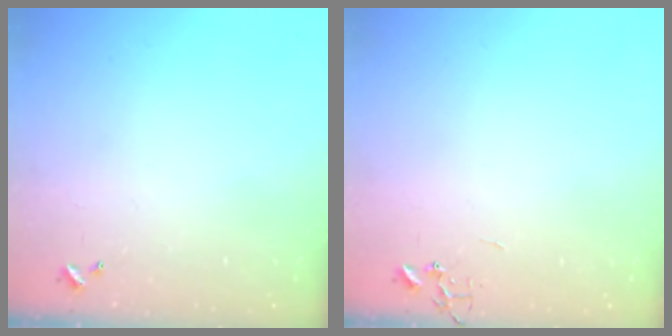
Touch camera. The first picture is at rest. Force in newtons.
{"total": 0.0}